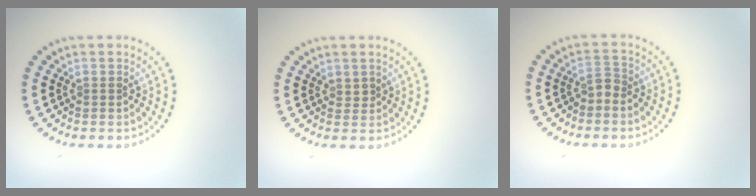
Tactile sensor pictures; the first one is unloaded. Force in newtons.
{"total": 0.6, "press": 0.3, "slide": 0.6}
{"total": 1.3, "press": 1.0, "slide": 0.9}